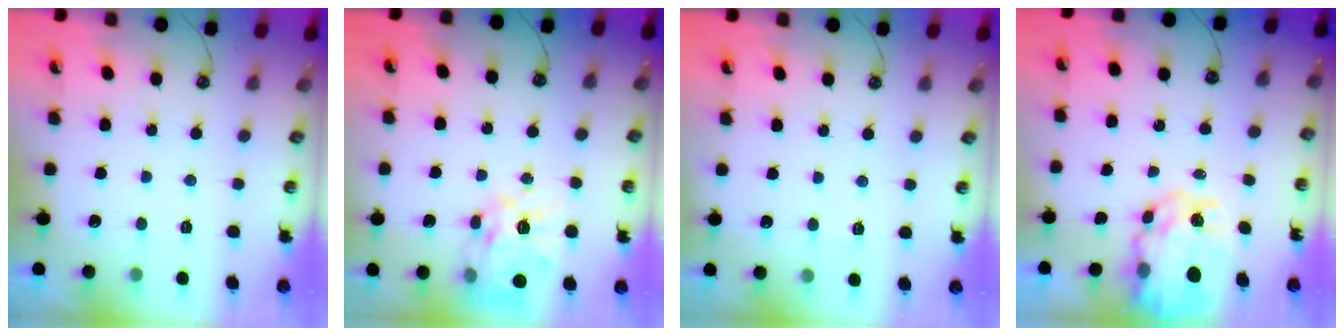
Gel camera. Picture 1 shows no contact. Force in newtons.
{"total": 15.3, "press": 15.2, "slide": 1.4}
{"total": 2.5, "press": 2.5, "slide": 0.4}
{"total": 10.4, "press": 10.4, "slide": 1.0}